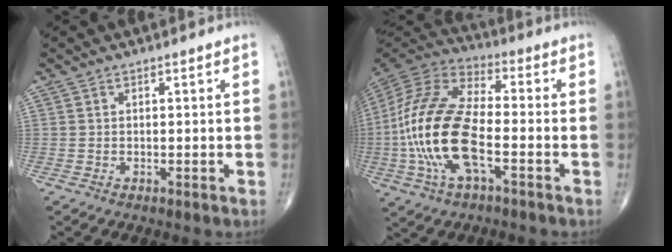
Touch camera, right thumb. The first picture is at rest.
{"total": 19.6, "force": [-4.2, 8.5, 17.2], "torque": [-0.365, 0.025, -0.081]}